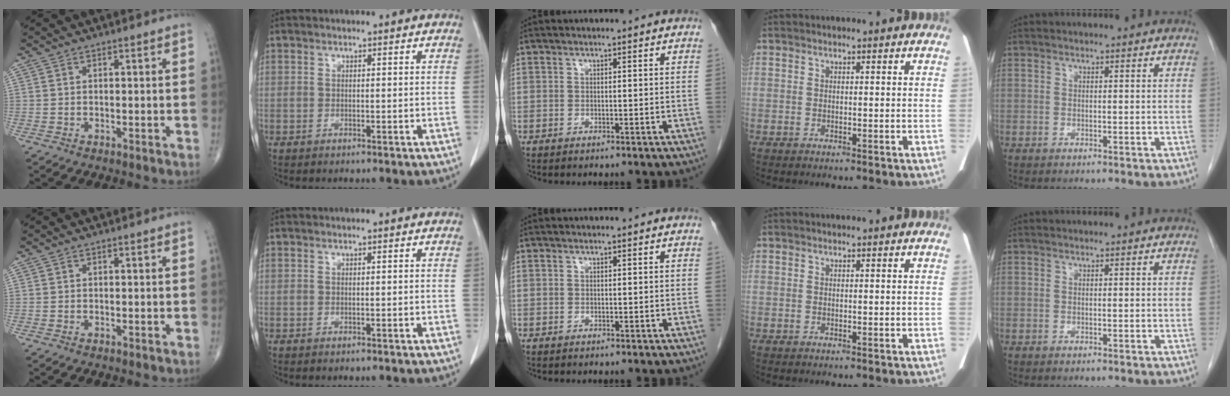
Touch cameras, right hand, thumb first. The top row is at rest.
{}